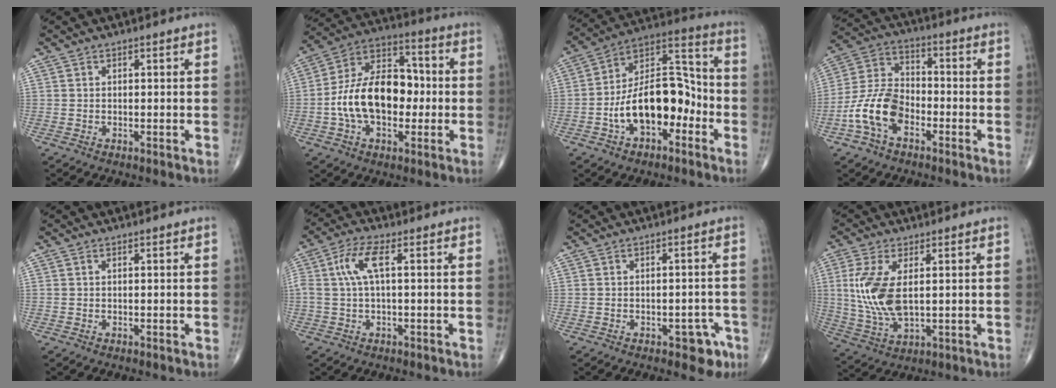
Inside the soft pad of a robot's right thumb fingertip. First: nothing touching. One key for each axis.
{"total": 17.6, "fx": -1.8, "fy": 10.9, "fz": 13.7, "tx": -0.222, "ty": 0.039, "tz": -0.035}
{"total": 17.4, "fx": -5.0, "fy": 9.9, "fz": 13.3, "tx": -0.198, "ty": 0.058, "tz": -0.089}
{"total": 11.8, "fx": -4.7, "fy": 7.2, "fz": 8.1, "tx": -0.157, "ty": 0.038, "tz": -0.096}
{"total": 0.0}
{"total": 5.9, "fx": 1.0, "fy": 1.7, "fz": 5.6, "tx": -0.141, "ty": 0.018, "tz": 0.019}
{"total": 4.7, "fx": -2.5, "fy": 2.6, "fz": 2.9, "tx": -0.013, "ty": 0.020, "tz": -0.028}
{"total": 11.1, "fx": 1.5, "fy": 5.2, "fz": 9.7, "tx": -0.215, "ty": -0.010, "tz": 0.040}